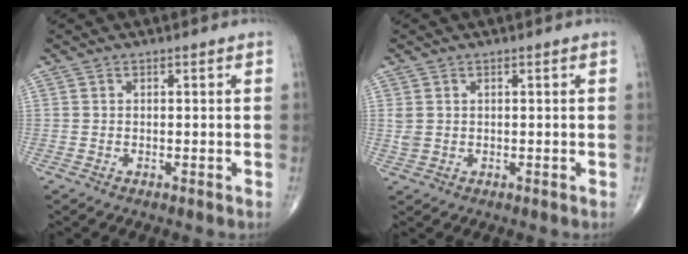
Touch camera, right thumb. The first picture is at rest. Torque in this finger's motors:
{"motor_torque": [0.06, -0.01, 0.26, 0.30, 0.02]}